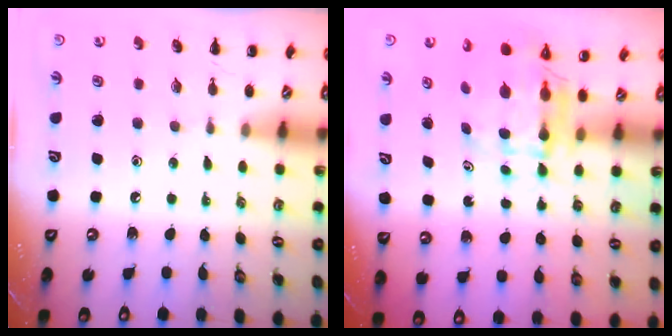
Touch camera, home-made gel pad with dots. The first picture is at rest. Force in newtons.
{"total": 6.1, "press": 6.0, "slide": 0.9}